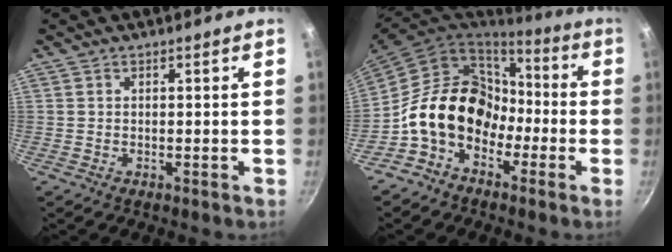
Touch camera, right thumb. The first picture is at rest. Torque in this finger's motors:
{"motor_torque": [2.00, 2.81, 1.34, -1.43, 0.17]}